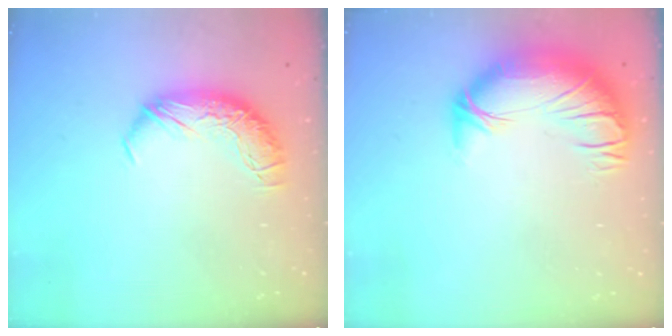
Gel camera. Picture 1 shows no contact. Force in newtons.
{"total": 3.7, "press": 2.0, "slide": 3.1}